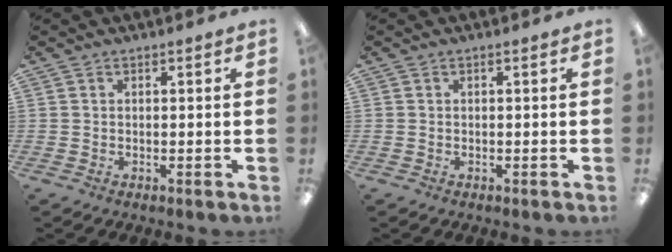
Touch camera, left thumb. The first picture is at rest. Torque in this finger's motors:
{"motor_torque": [0.00, 0.00, 0.15, -0.14, 0.00]}